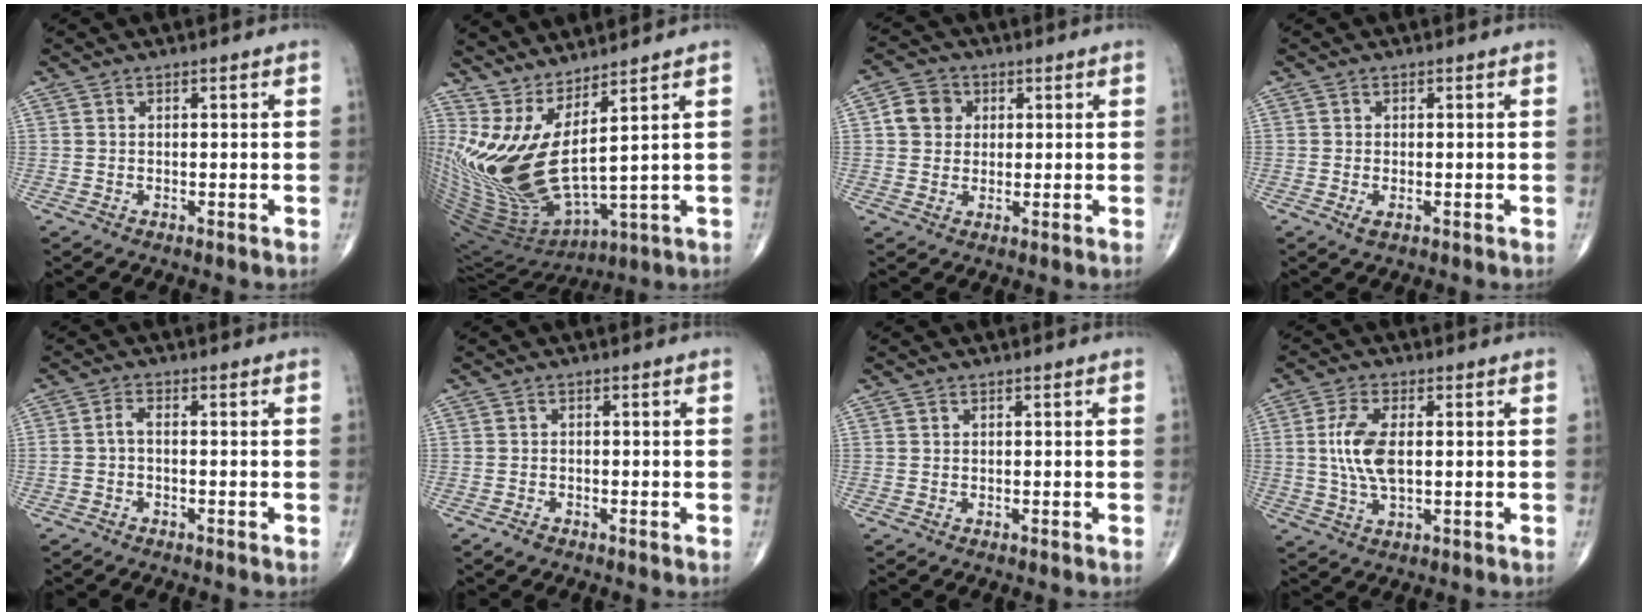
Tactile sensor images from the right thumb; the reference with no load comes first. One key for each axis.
{"total": 20.1, "fx": 6.9, "fy": 4.9, "fz": 18.2, "tx": -0.389, "ty": -0.088, "tz": 0.154}
{"total": 5.8, "fx": 1.2, "fy": 5.1, "fz": 2.4, "tx": -0.022, "ty": 0.005, "tz": 0.014}
{"total": 1.0, "fx": -0.4, "fy": 0.4, "fz": 0.8, "tx": -0.021, "ty": -0.003, "tz": -0.008}
{"total": 1.9, "fx": -0.4, "fy": 0.9, "fz": 1.6, "tx": -0.036, "ty": 0.006, "tz": -0.011}
{"total": 1.3, "fx": -1.0, "fy": 0.7, "fz": 0.6, "tx": -0.008, "ty": 0.000, "tz": -0.020}
{"total": 0.0}
{"total": 8.2, "fx": 0.7, "fy": 3.6, "fz": 7.3, "tx": -0.158, "ty": -0.005, "tz": 0.016}